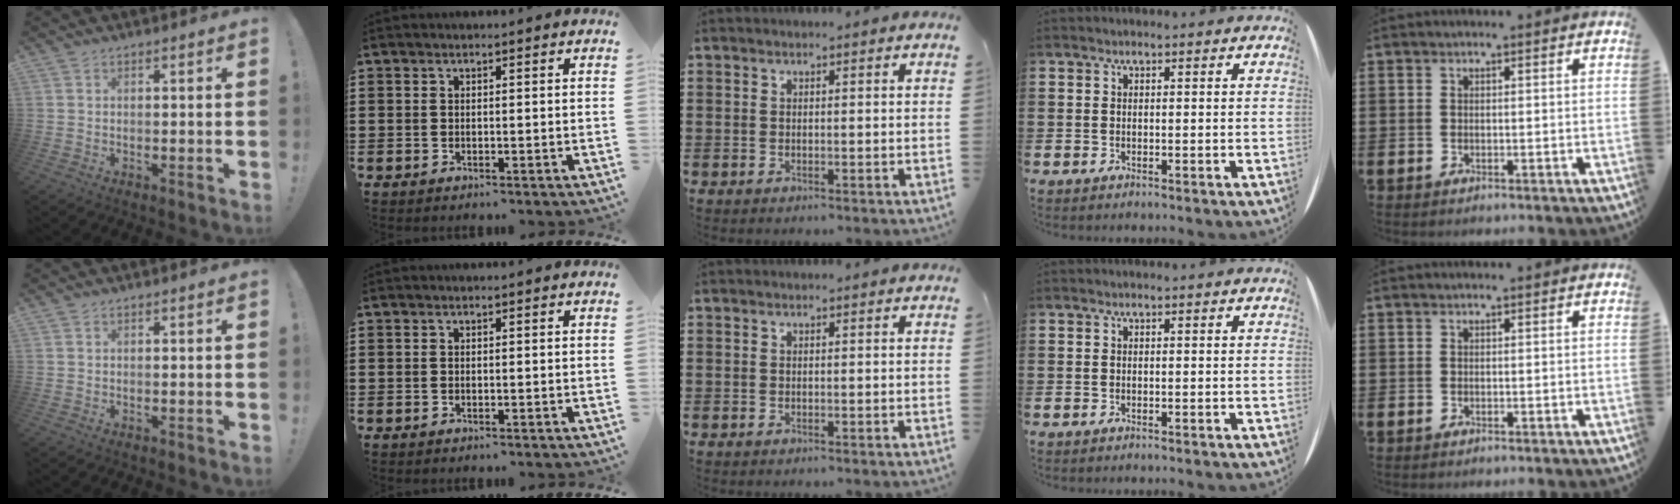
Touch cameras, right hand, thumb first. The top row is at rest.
{}